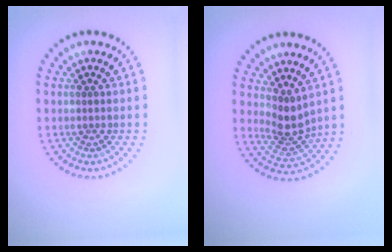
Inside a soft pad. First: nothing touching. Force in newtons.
{"total": 2.7, "press": 2.1, "slide": 1.8}